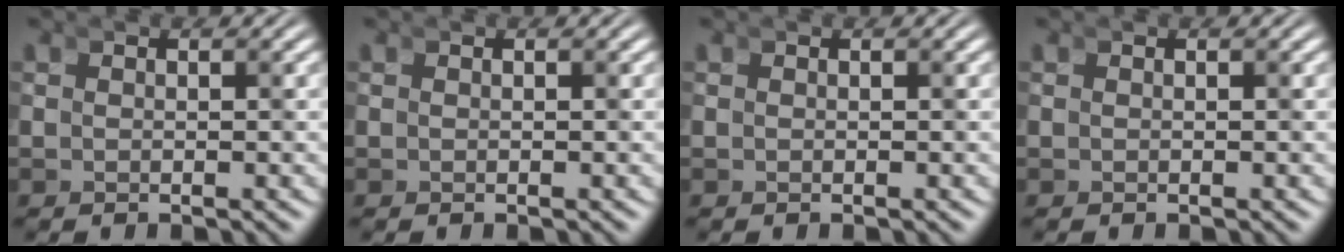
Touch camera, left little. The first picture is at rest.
{"total": 0.0}
{"total": 0.0}
{"total": 0.0}